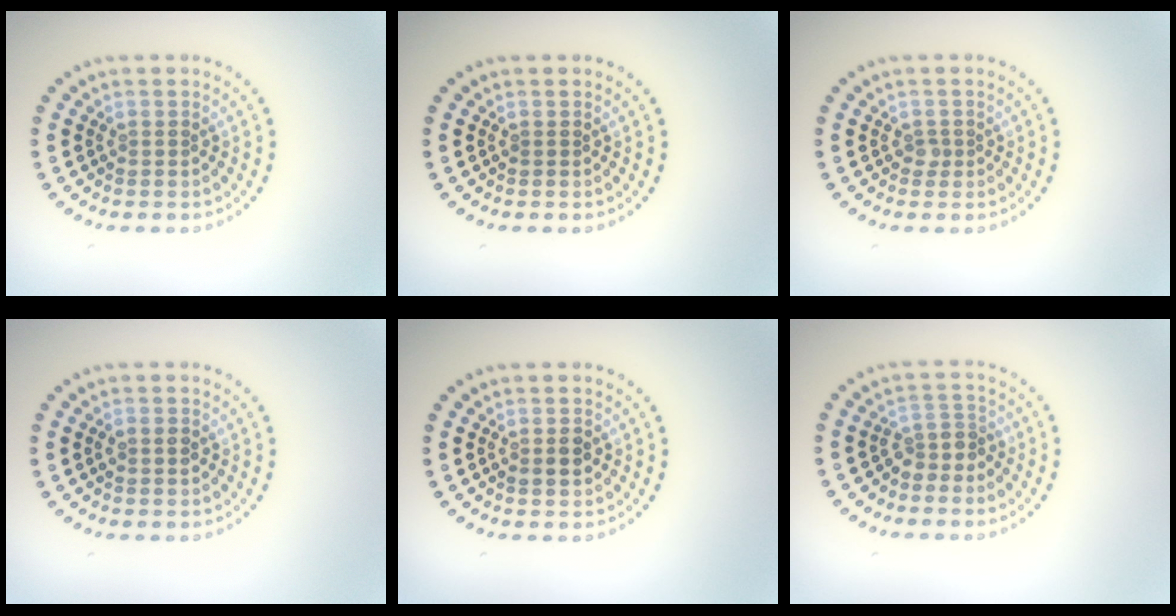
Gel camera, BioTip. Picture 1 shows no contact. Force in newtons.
{"total": 0.0}
{"total": 0.8, "press": 0.6, "slide": 0.6}
{"total": 1.4, "press": 1.4, "slide": 0.1}
{"total": 1.2, "press": 1.2, "slide": 0.1}
{"total": 2.3, "press": 1.7, "slide": 1.5}